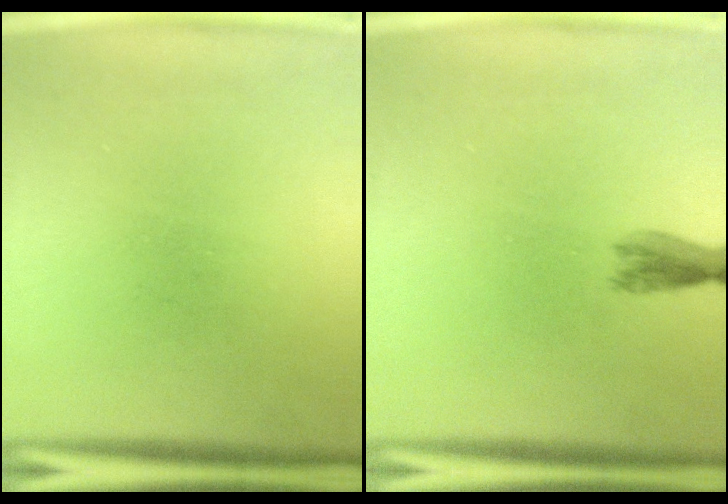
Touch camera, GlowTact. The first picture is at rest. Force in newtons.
{"total": 2.3}